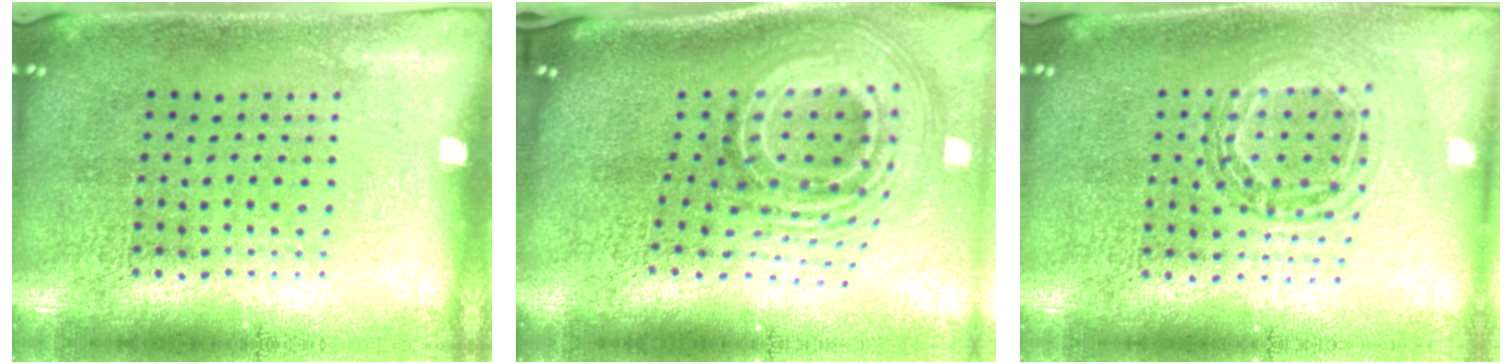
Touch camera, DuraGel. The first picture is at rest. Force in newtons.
{"total": 2.8, "press": 1.8, "slide": 2.1}
{"total": 0.8, "press": 0.8, "slide": 0.1}